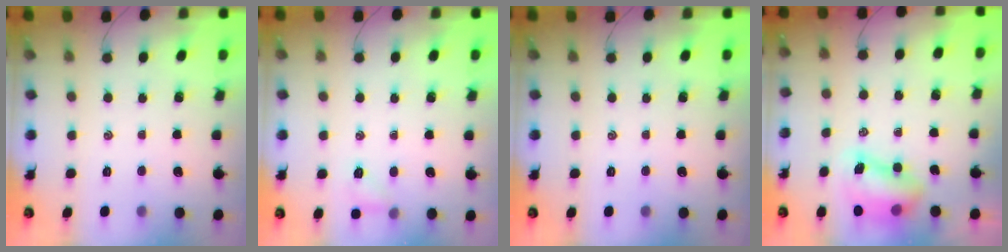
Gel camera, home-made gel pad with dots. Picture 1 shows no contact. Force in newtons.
{"total": 6.0, "press": 5.8, "slide": 1.3}
{"total": 0.0}
{"total": 7.6, "press": 7.4, "slide": 1.7}